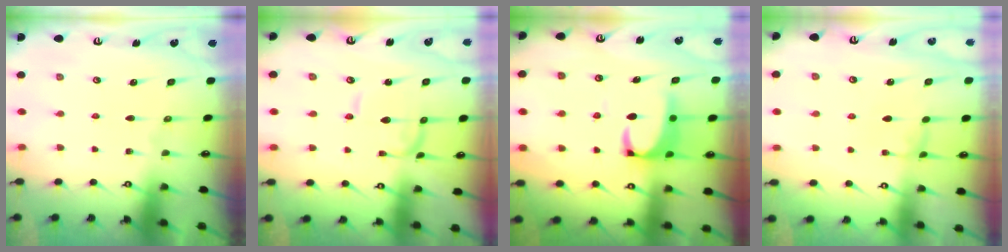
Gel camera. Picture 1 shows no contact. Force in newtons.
{"total": 1.0, "press": 1.0, "slide": 0.1}
{"total": 2.1, "press": 1.9, "slide": 0.9}
{"total": 2.4, "press": 2.4, "slide": 0.3}